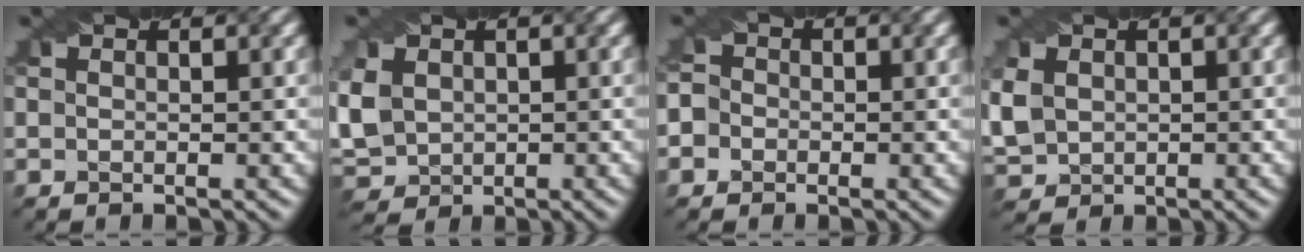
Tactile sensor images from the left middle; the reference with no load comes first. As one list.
[{"total": 5.0, "force": [0.9, 4.0, 2.8], "torque": [-0.094, 0.010, 0.021]}, {"total": 2.9, "force": [-0.2, 2.7, 1.0], "torque": [0.003, 0.019, -0.031]}, {"total": 3.8, "force": [0.6, 3.2, 2.1], "torque": [-0.074, 0.007, 0.017]}]